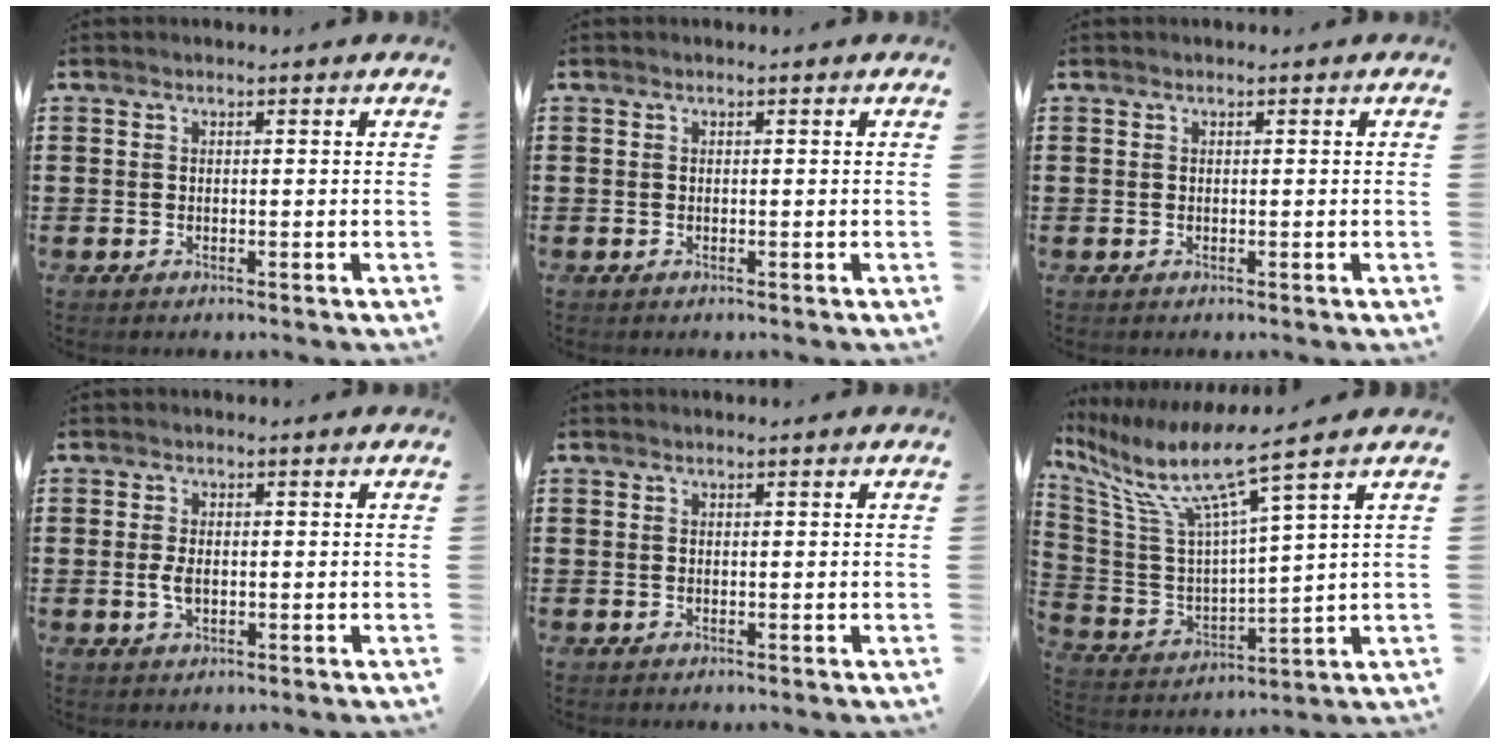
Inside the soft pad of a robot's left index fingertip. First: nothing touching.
{"total": 0.0}
{"total": 0.0}
{"total": 2.5, "force": [-0.3, 1.4, 2.1], "torque": [-0.057, -0.002, -0.010]}
{"total": 0.0}
{"total": 9.9, "force": [6.8, 0.9, 7.0], "torque": [-0.166, -0.044, 0.107]}